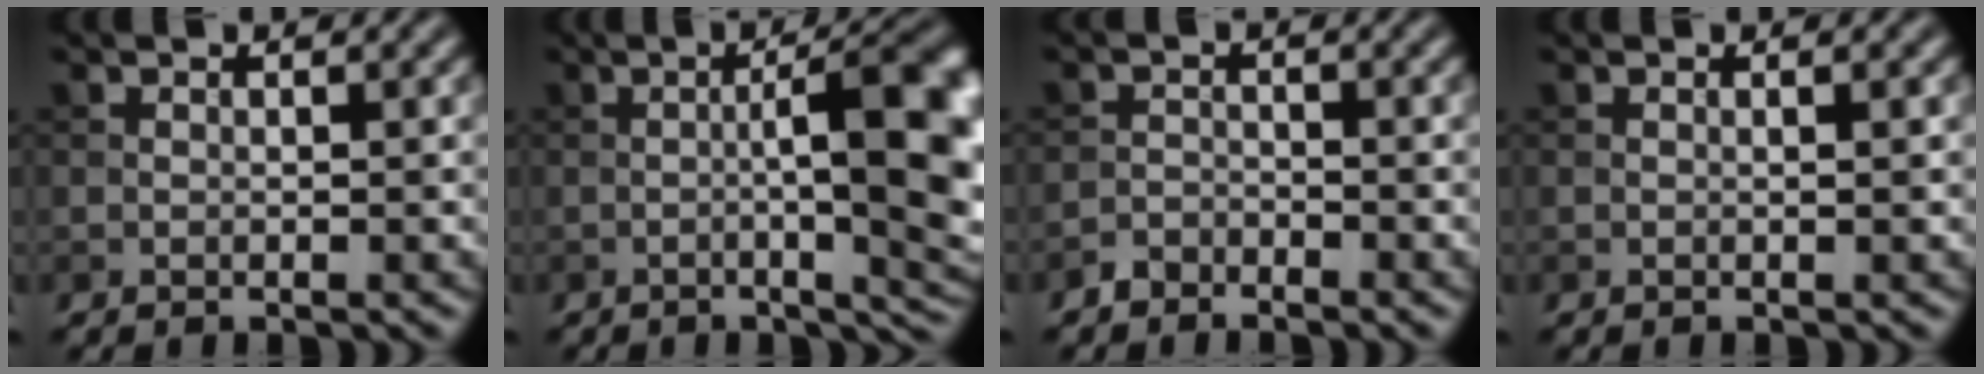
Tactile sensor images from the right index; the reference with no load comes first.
{"total": 12.8, "force": [-0.4, 3.6, 12.3], "torque": [-0.137, 0.004, -0.004]}
{"total": 1.5, "force": [-1.3, 0.6, 0.2], "torque": [0.001, 0.005, -0.029]}
{"total": 0.8, "force": [0.0, 0.2, 0.8], "torque": [-0.008, 0.003, -0.002]}